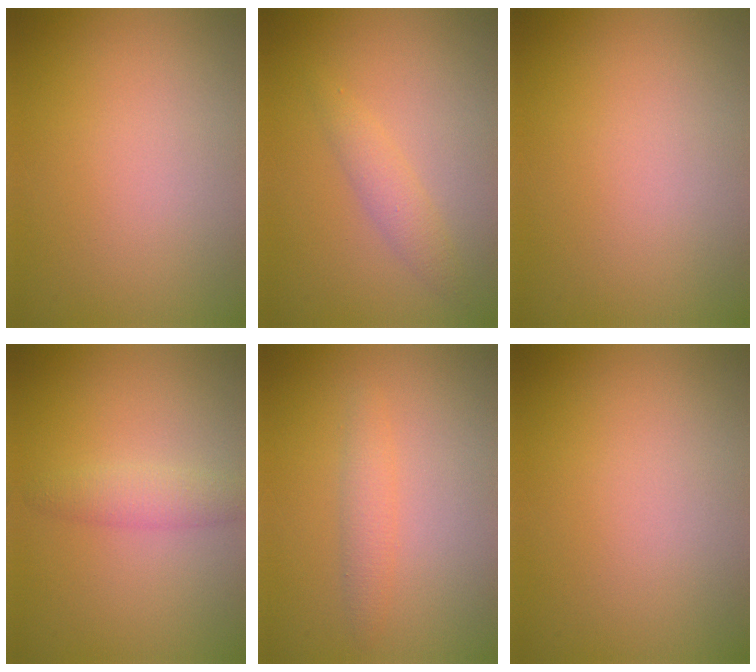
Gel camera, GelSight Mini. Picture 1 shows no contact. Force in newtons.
{"total": 1.8, "press": 1.8, "slide": 0.1}
{"total": 0.0}
{"total": 1.9, "press": 1.9, "slide": 0.0}
{"total": 1.6, "press": 1.6, "slide": 0.1}
{"total": 0.0}